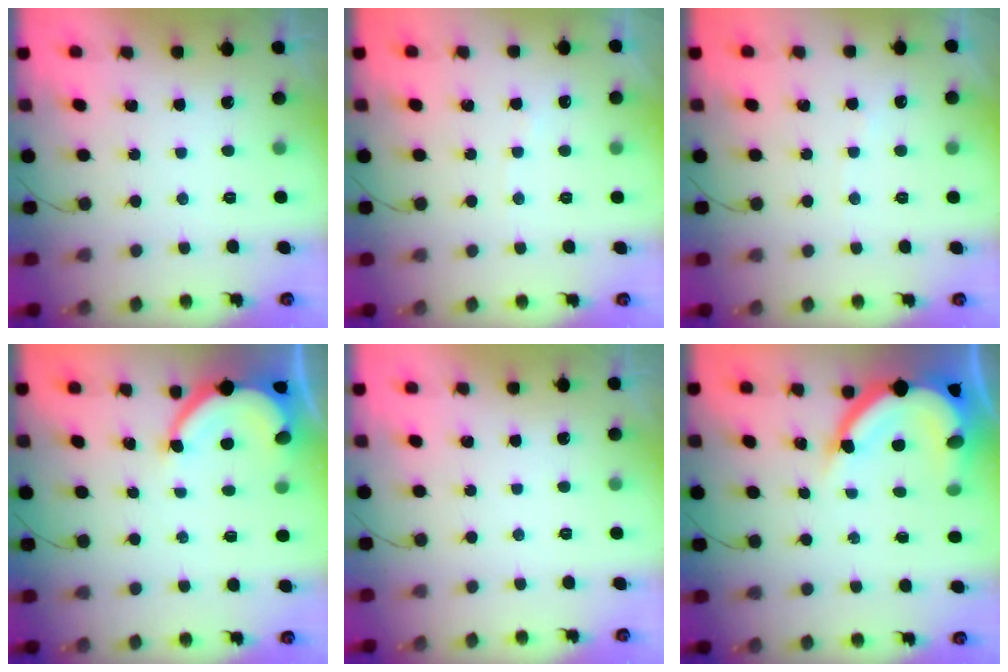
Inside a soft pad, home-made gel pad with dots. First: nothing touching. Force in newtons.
{"total": 2.9, "press": 2.9, "slide": 0.5}
{"total": 2.9, "press": 2.9, "slide": 0.5}
{"total": 6.1, "press": 6.1, "slide": 0.8}
{"total": 0.0}
{"total": 14.3, "press": 14.2, "slide": 1.5}